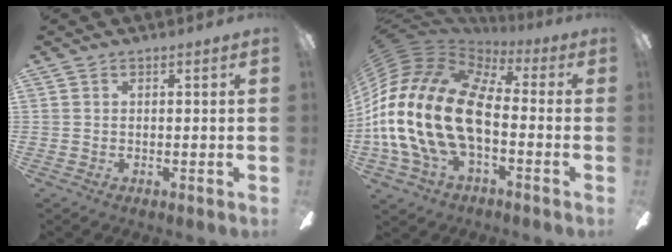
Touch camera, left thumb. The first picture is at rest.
{"total": 24.9, "force": [-2.1, 14.8, 20.0], "torque": [-0.444, 0.020, -0.036]}